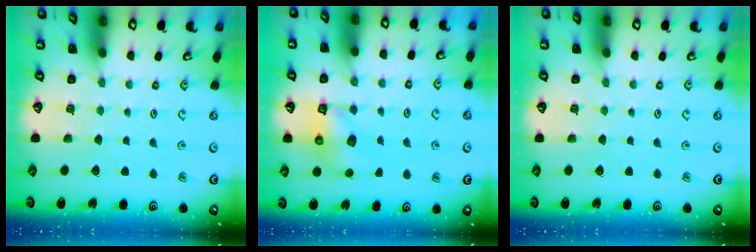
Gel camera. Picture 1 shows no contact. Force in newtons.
{"total": 6.3, "press": 6.2, "slide": 0.9}
{"total": 0.0}